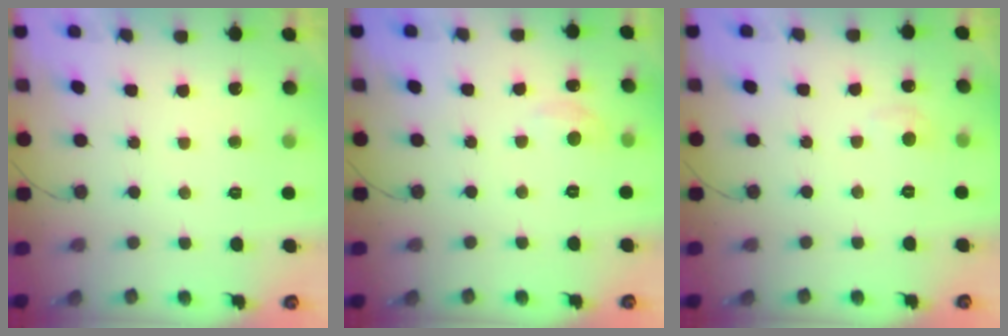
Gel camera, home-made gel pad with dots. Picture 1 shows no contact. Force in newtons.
{"total": 3.9, "press": 3.8, "slide": 0.5}
{"total": 4.5, "press": 4.4, "slide": 0.6}